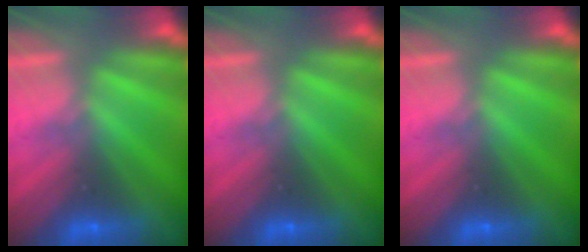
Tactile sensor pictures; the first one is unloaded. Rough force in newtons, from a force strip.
{"total": 0.0}
{"total": 0.0}